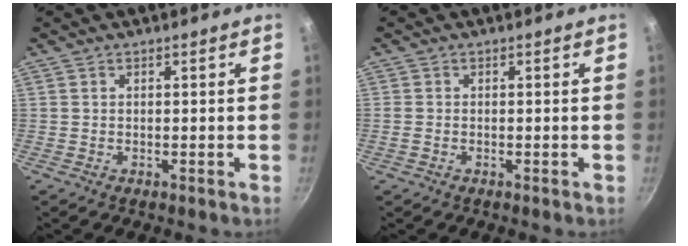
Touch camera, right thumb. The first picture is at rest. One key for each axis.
{"total": 1.2, "fx": -0.3, "fy": 0.9, "fz": 0.8, "tx": -0.019, "ty": 0.001, "tz": -0.007}